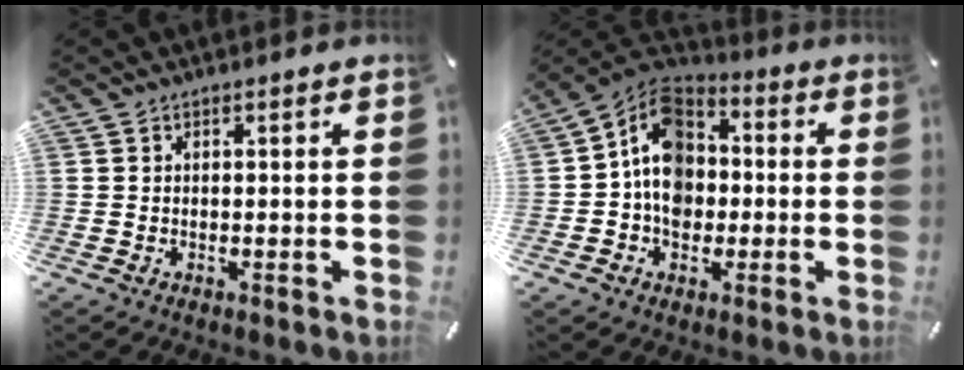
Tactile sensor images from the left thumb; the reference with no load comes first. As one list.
[{"total": 11.1, "force": [-1.0, 9.2, 6.1], "torque": [-0.107, 0.014, -0.021]}]